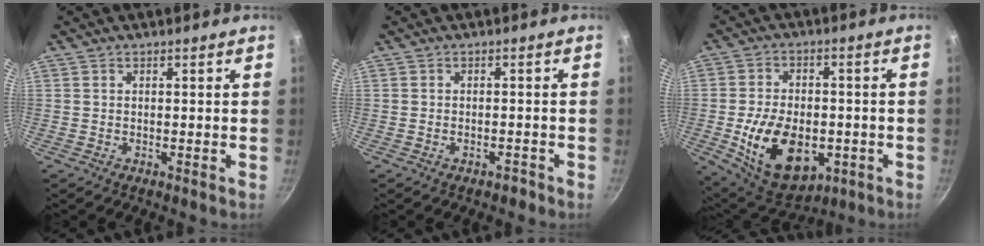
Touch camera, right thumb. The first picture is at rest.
{"total": 1.5, "force": [-1.1, 0.7, 0.7], "torque": [-0.001, 0.017, -0.010]}
{"total": 17.5, "force": [-4.2, 11.1, 12.8], "torque": [-0.196, 0.006, -0.052]}